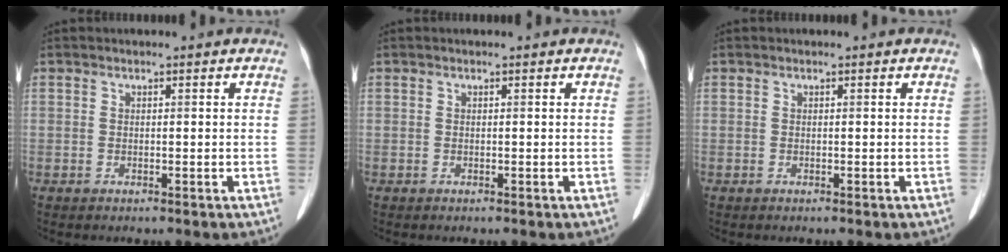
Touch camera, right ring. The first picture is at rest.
{"total": 0.0}
{"total": 0.0}